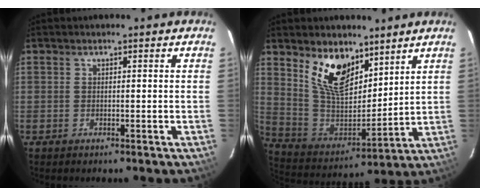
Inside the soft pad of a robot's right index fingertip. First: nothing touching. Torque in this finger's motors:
{"motor_torque": [0.86, 1.11, 0.26, 0.13]}